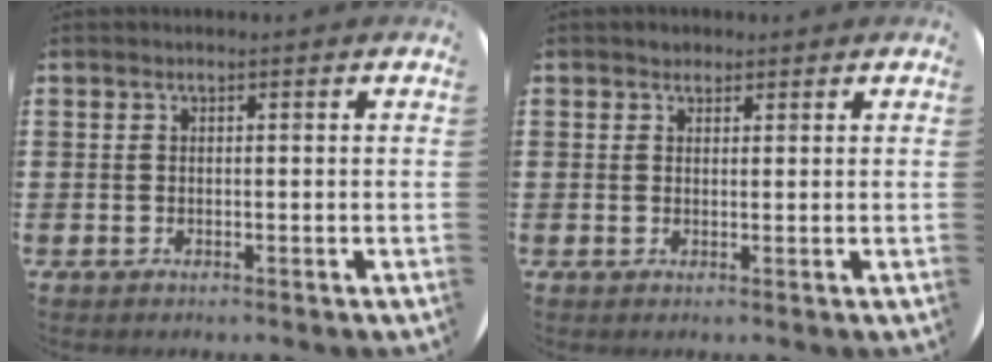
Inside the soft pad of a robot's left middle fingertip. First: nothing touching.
{"total": 1.1, "force": [1.0, 0.5, 0.0], "torque": [0.006, -0.002, 0.018]}